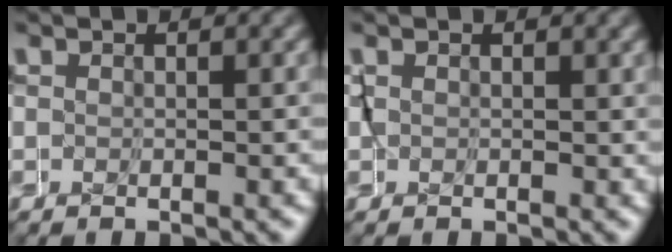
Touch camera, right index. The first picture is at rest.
{"total": 0.6, "force": [0.2, 0.5, 0.4], "torque": [-0.002, -0.002, 0.003]}